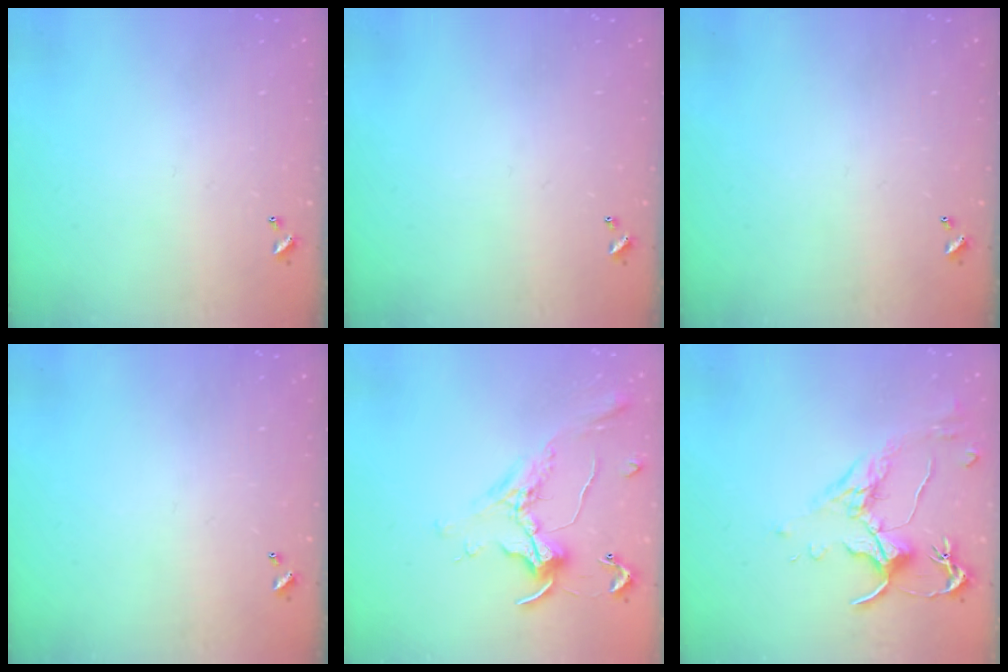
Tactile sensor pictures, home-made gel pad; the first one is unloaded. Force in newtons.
{"total": 0.0}
{"total": 0.0}
{"total": 0.0}
{"total": 1.1, "press": 1.0, "slide": 0.4}
{"total": 1.6, "press": 1.4, "slide": 0.7}